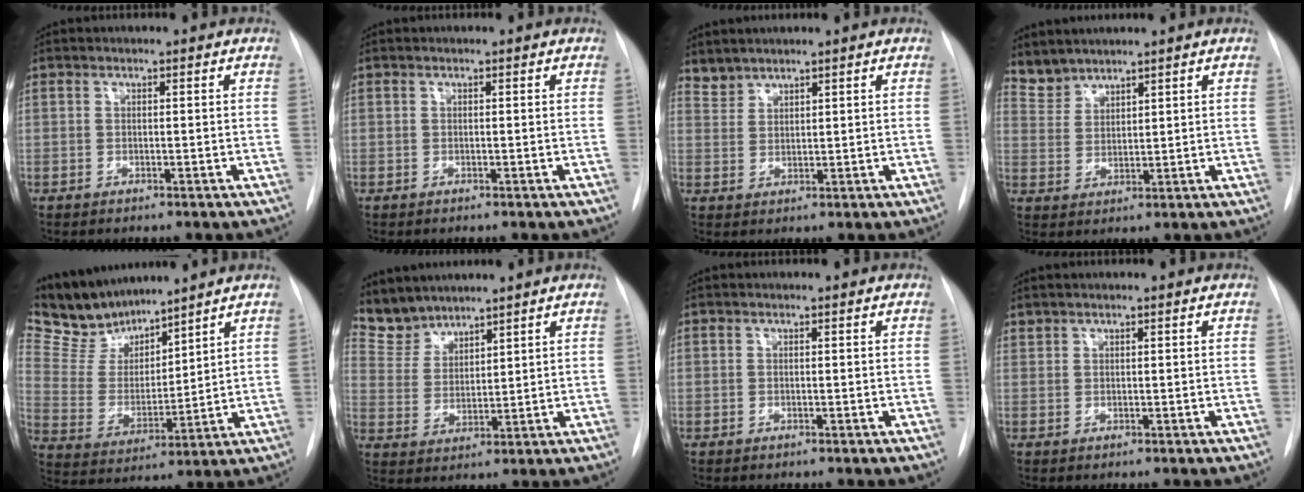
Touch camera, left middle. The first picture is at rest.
{"total": 0.0}
{"total": 2.5, "force": [2.4, 0.7, -0.3], "torque": [0.010, 0.011, 0.049]}
{"total": 4.0, "force": [3.8, 1.1, -0.5], "torque": [0.009, 0.009, 0.085]}
{"total": 11.4, "force": [10.4, 3.5, 3.1], "torque": [-0.074, 0.012, 0.212]}
{"total": 5.8, "force": [5.5, 1.7, 0.0], "torque": [-0.008, 0.011, 0.126]}
{"total": 0.0}
{"total": 0.5, "force": [0.5, 0.1, -0.1], "torque": [-0.001, 0.006, 0.012]}